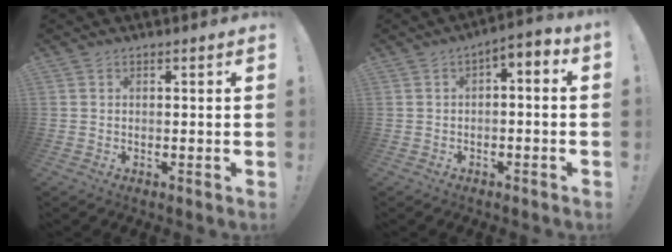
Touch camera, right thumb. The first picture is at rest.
{"total": 3.6, "force": [-1.7, 1.3, 2.9], "torque": [-0.050, 0.008, -0.030]}